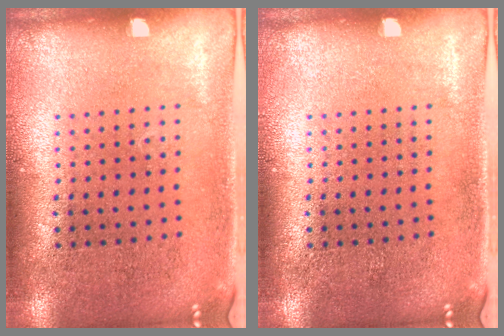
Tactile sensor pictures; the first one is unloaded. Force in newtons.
{"total": 0.0}